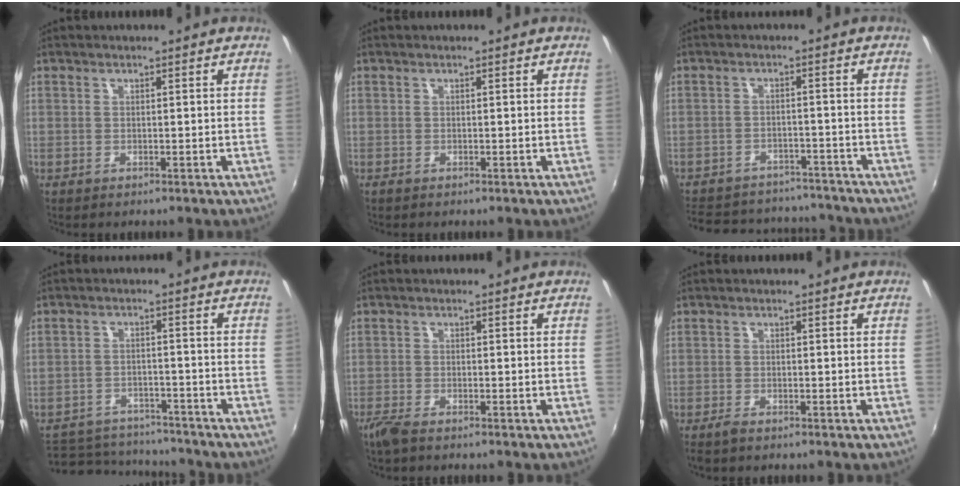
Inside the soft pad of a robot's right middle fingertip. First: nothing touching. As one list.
[{"total": 0.0}, {"total": 20.3, "force": [-17.3, 7.8, 7.0], "torque": [-0.164, 0.018, -0.225]}, {"total": 13.4, "force": [-11.4, 5.7, 4.1], "torque": [-0.109, 0.016, -0.155]}, {"total": 3.0, "force": [-2.4, 0.6, 1.7], "torque": [-0.045, -0.009, -0.051]}, {"total": 1.4, "force": [-1.2, 0.3, 0.7], "torque": [-0.016, -0.005, -0.024]}]